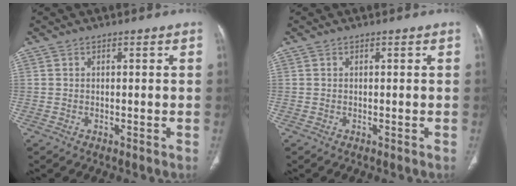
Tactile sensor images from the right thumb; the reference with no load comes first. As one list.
[{"total": 0.0}]